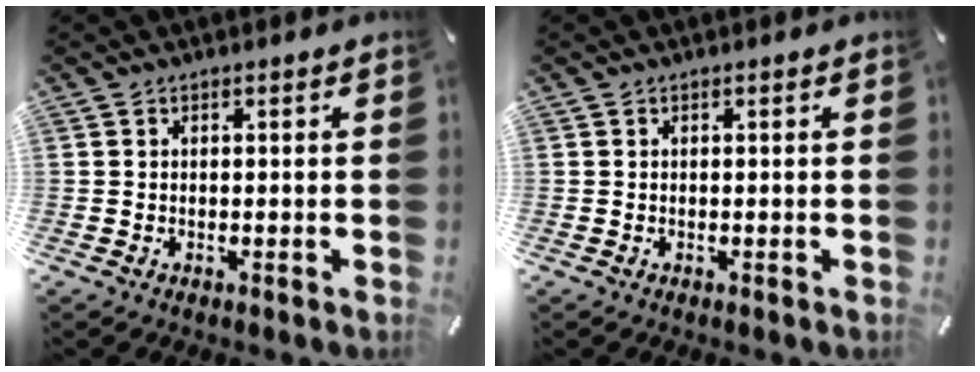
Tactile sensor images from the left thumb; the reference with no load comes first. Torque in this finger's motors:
{"motor_torque": [0.00, 0.00, 0.00, 0.00, 0.00]}